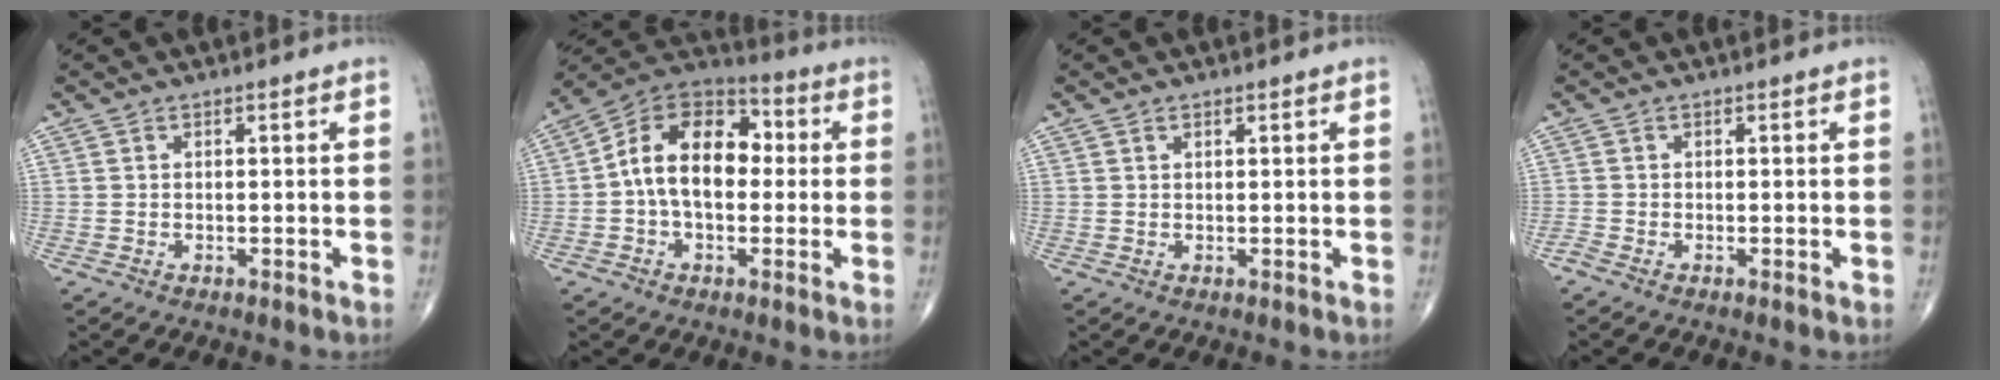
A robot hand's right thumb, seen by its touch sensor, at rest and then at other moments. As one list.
[{"total": 15.3, "force": [0.4, 9.9, 11.7], "torque": [-0.171, 0.039, -0.008]}, {"total": 0.7, "force": [0.5, 0.4, 0.3], "torque": [-0.004, -0.003, 0.007]}, {"total": 1.2, "force": [-0.6, 0.4, 1.0], "torque": [-0.025, -0.006, -0.021]}]